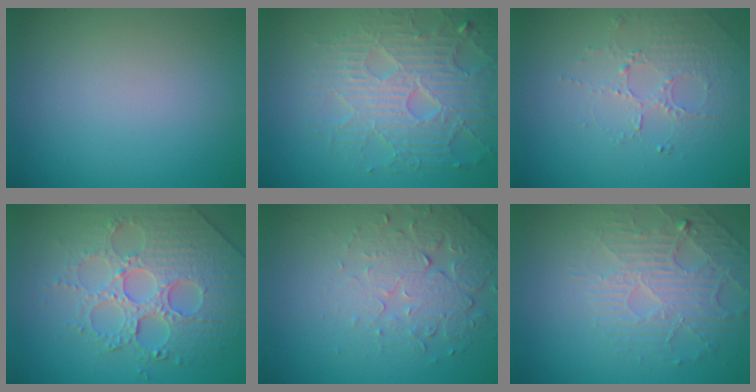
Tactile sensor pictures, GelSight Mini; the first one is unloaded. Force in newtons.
{"total": 6.1, "press": 5.2, "slide": 3.1}
{"total": 1.9, "press": 1.5, "slide": 1.1}
{"total": 6.3, "press": 5.6, "slide": 3.0}
{"total": 5.2, "press": 3.7, "slide": 3.6}
{"total": 4.7, "press": 3.6, "slide": 3.0}